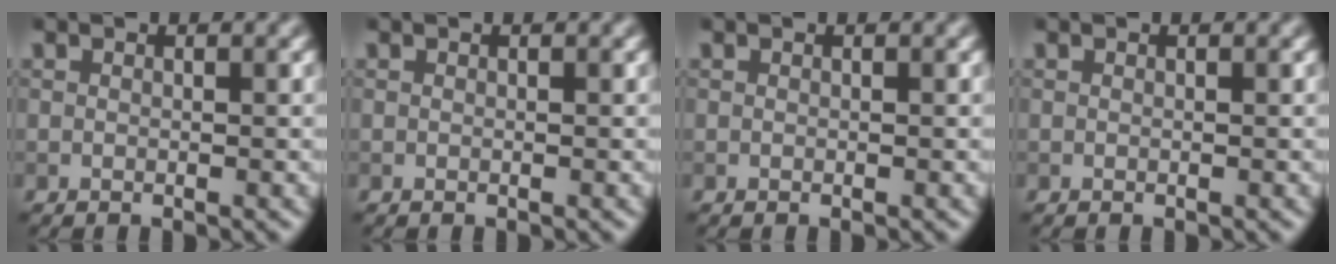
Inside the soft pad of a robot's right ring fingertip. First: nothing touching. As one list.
[{"total": 0.0}, {"total": 0.0}, {"total": 0.0}]